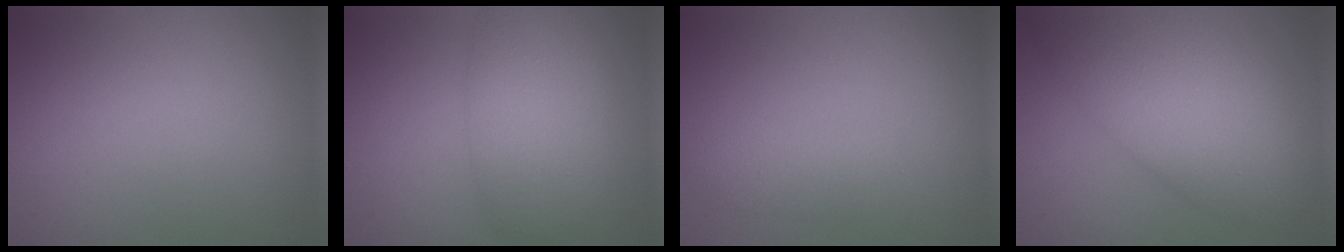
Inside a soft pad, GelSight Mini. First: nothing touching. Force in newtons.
{"total": 6.7, "press": 6.6, "slide": 0.6}
{"total": 1.8, "press": 1.8, "slide": 0.1}
{"total": 10.6, "press": 10.6, "slide": 0.5}